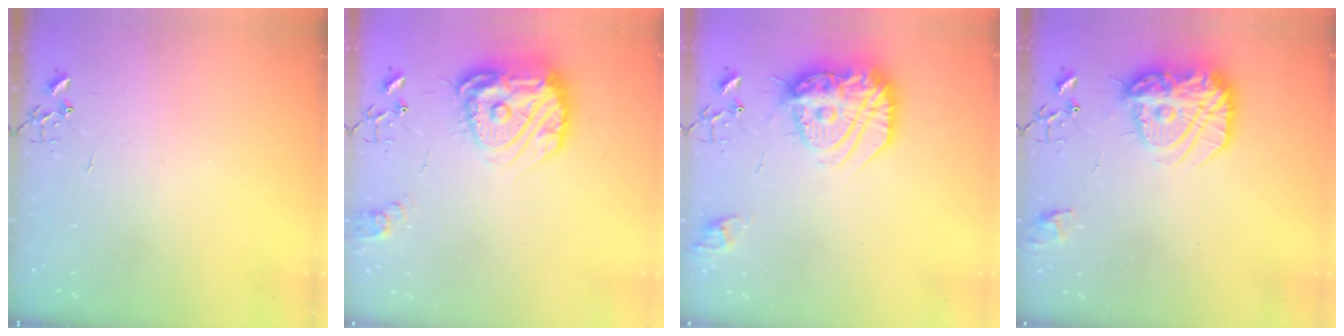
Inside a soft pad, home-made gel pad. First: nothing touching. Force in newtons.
{"total": 19.8, "press": 19.7, "slide": 2.0}
{"total": 20.9, "press": 20.8, "slide": 1.7}
{"total": 17.7, "press": 17.7, "slide": 1.2}